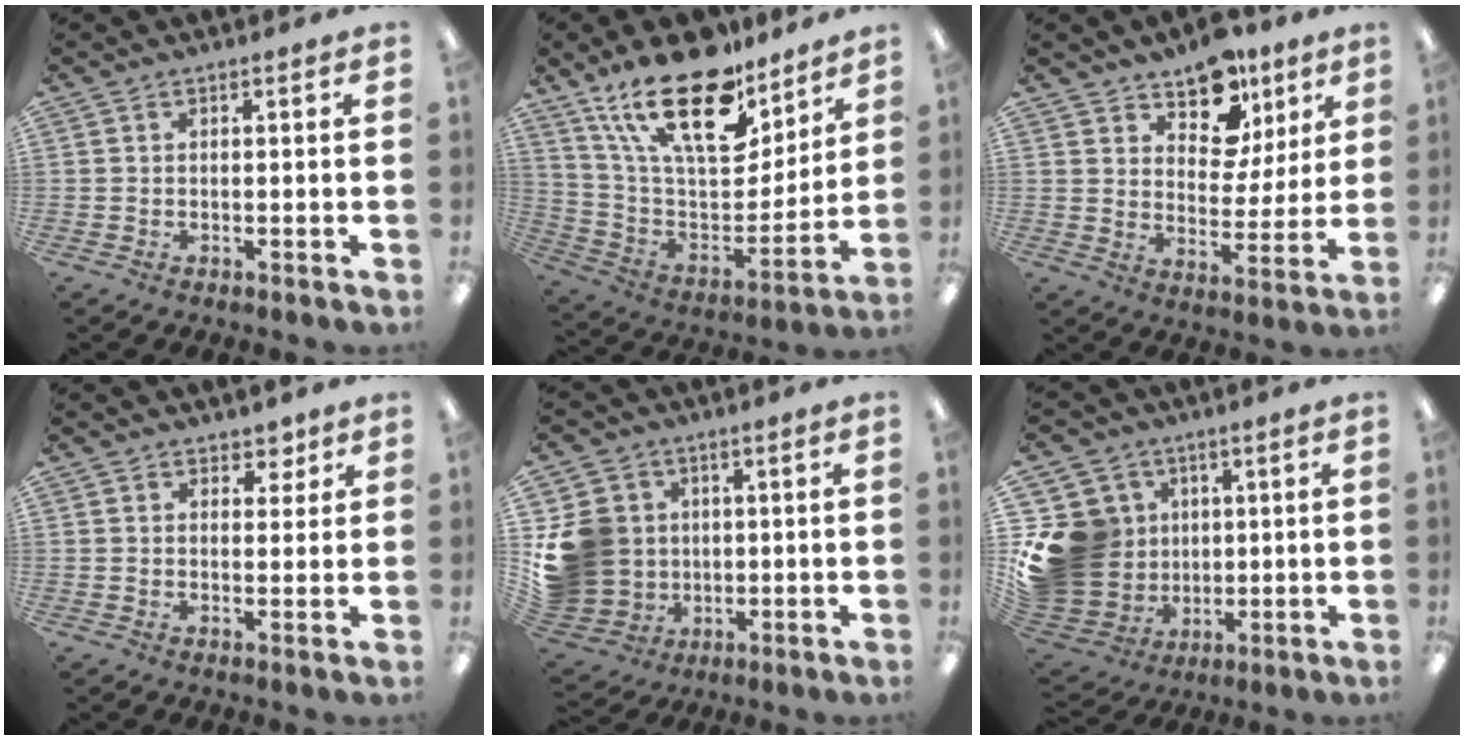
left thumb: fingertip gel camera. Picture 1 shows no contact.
{"total": 25.3, "force": [17.3, 10.8, 15.1], "torque": [-0.275, -0.108, 0.300]}
{"total": 13.2, "force": [9.3, 7.6, 5.3], "torque": [-0.072, -0.057, 0.169]}
{"total": 3.9, "force": [2.6, 2.6, 1.1], "torque": [0.004, -0.012, 0.042]}
{"total": 14.0, "force": [1.5, 12.9, 5.2], "torque": [-0.130, 0.006, 0.041]}
{"total": 19.5, "force": [2.3, 17.5, 8.2], "torque": [-0.186, -0.006, 0.075]}